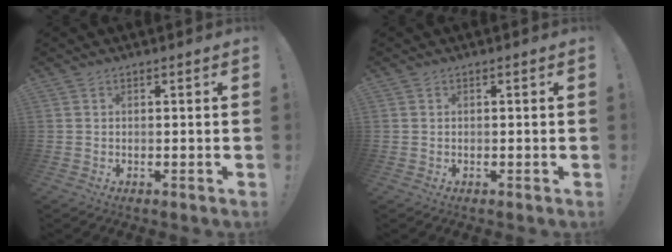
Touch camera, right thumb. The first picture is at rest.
{"total": 0.0}